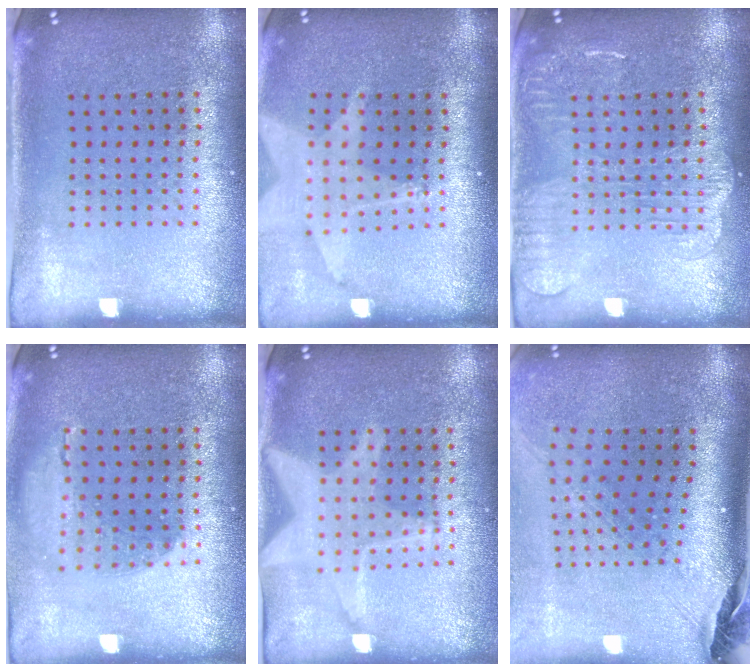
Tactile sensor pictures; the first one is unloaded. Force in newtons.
{"total": 1.8, "press": 1.5, "slide": 1.0}
{"total": 2.8, "press": 2.8, "slide": 0.3}
{"total": 1.1, "press": 1.1, "slide": 0.2}
{"total": 3.0, "press": 3.0, "slide": 0.4}
{"total": 2.8, "press": 2.0, "slide": 1.9}